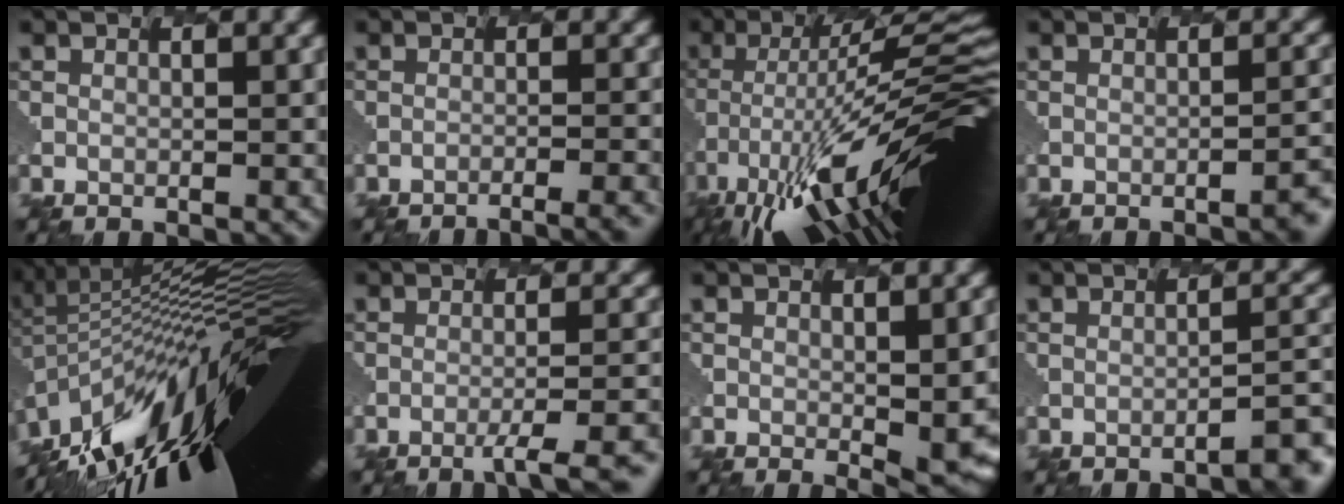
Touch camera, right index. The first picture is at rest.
{"total": 4.9, "force": [-4.0, 1.1, 2.6], "torque": [-0.016, 0.010, -0.041]}
{"total": 13.9, "force": [-4.5, 3.5, 12.7], "torque": [-0.206, 0.023, -0.077]}
{"total": 3.0, "force": [-1.6, 0.9, 2.5], "torque": [-0.026, -0.001, -0.020]}
{"total": 15.6, "force": [-5.0, 6.0, 13.4], "torque": [-0.195, 0.002, -0.100]}
{"total": 5.8, "force": [-3.5, 1.3, 4.5], "torque": [-0.067, -0.002, -0.048]}
{"total": 6.3, "force": [-1.4, 2.3, 5.7], "torque": [-0.083, -0.020, -0.006]}
{"total": 3.4, "force": [-2.2, 0.6, 2.5], "torque": [-0.028, 0.010, -0.035]}